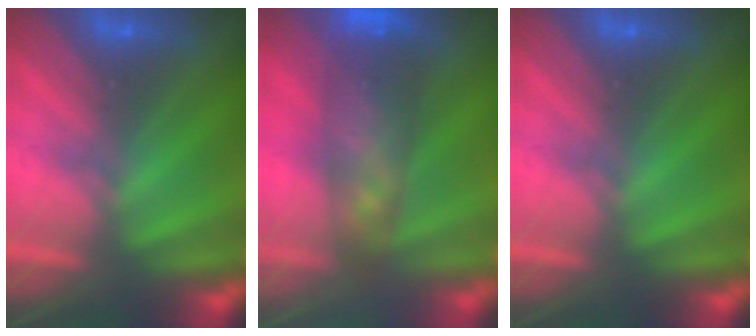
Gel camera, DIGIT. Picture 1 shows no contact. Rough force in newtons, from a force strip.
{"total": 7.1}
{"total": 0.0}